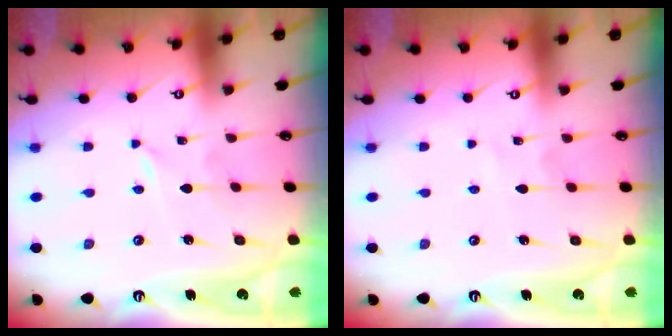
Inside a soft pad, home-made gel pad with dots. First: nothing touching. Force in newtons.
{"total": 2.1, "press": 2.0, "slide": 0.3}